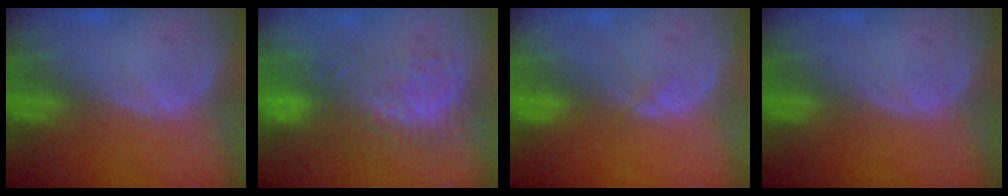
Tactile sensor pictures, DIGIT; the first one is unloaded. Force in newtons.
{"total": 8.8, "press": 8.6, "slide": 1.9}
{"total": 0.6, "press": 0.5, "slide": 0.2}
{"total": 0.0}